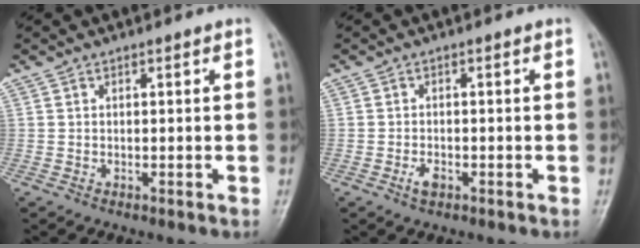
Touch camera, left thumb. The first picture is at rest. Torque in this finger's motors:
{"motor_torque": [-0.08, 0.24, 0.22, 0.22, 0.00]}